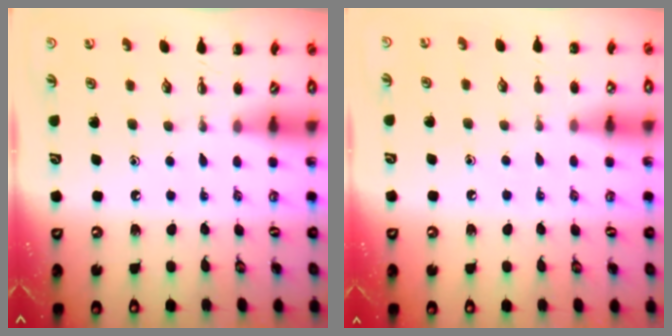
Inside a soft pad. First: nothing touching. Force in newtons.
{"total": 5.7, "press": 5.4, "slide": 1.8}